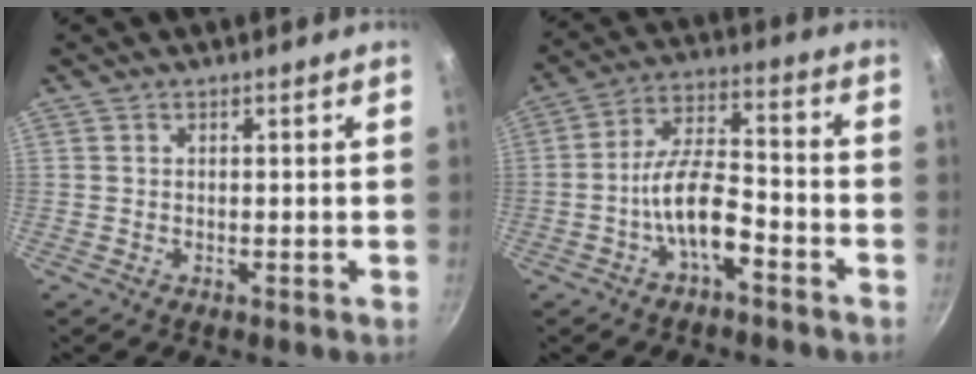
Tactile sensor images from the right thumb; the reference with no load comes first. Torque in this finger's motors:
{"motor_torque": [2.67, 1.38, 1.64, -1.12, 0.37]}